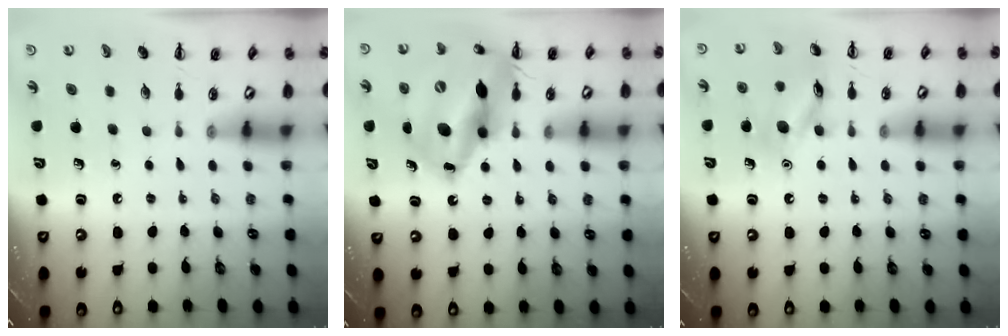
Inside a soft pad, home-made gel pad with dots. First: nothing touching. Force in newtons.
{"total": 19.8, "press": 19.1, "slide": 5.5}
{"total": 11.7, "press": 11.7, "slide": 0.6}